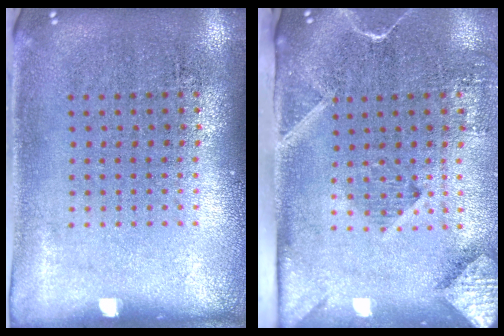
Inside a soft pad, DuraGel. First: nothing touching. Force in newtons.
{"total": 2.8, "press": 2.1, "slide": 1.9}